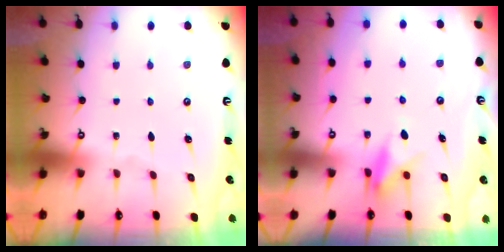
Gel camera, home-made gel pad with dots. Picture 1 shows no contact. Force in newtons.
{"total": 8.0, "press": 8.0, "slide": 0.5}